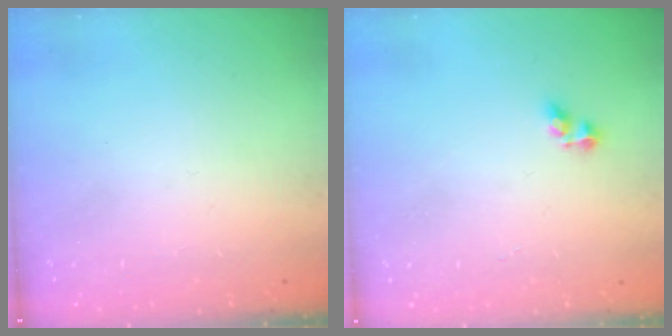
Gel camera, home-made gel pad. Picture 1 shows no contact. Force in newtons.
{"total": 3.8, "press": 3.7, "slide": 0.9}